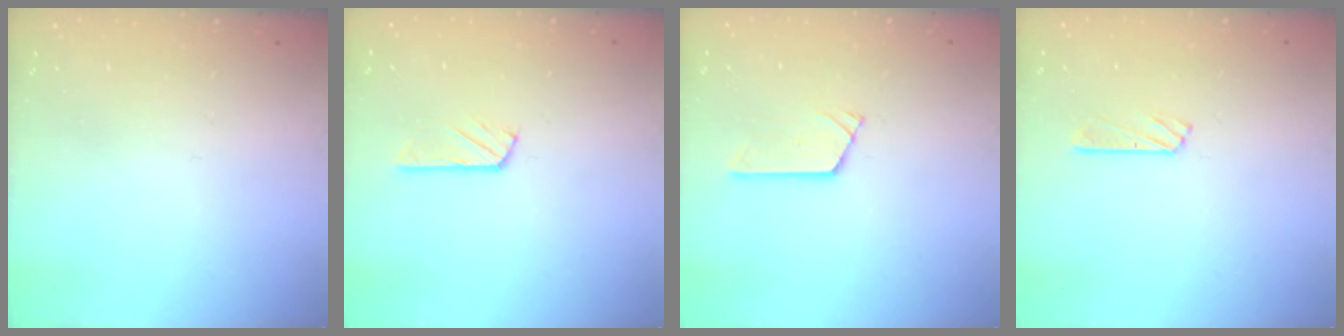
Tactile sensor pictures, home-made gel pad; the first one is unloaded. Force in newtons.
{"total": 2.9, "press": 2.9, "slide": 0.1}
{"total": 2.4, "press": 2.4, "slide": 0.1}
{"total": 5.7, "press": 5.7, "slide": 0.0}